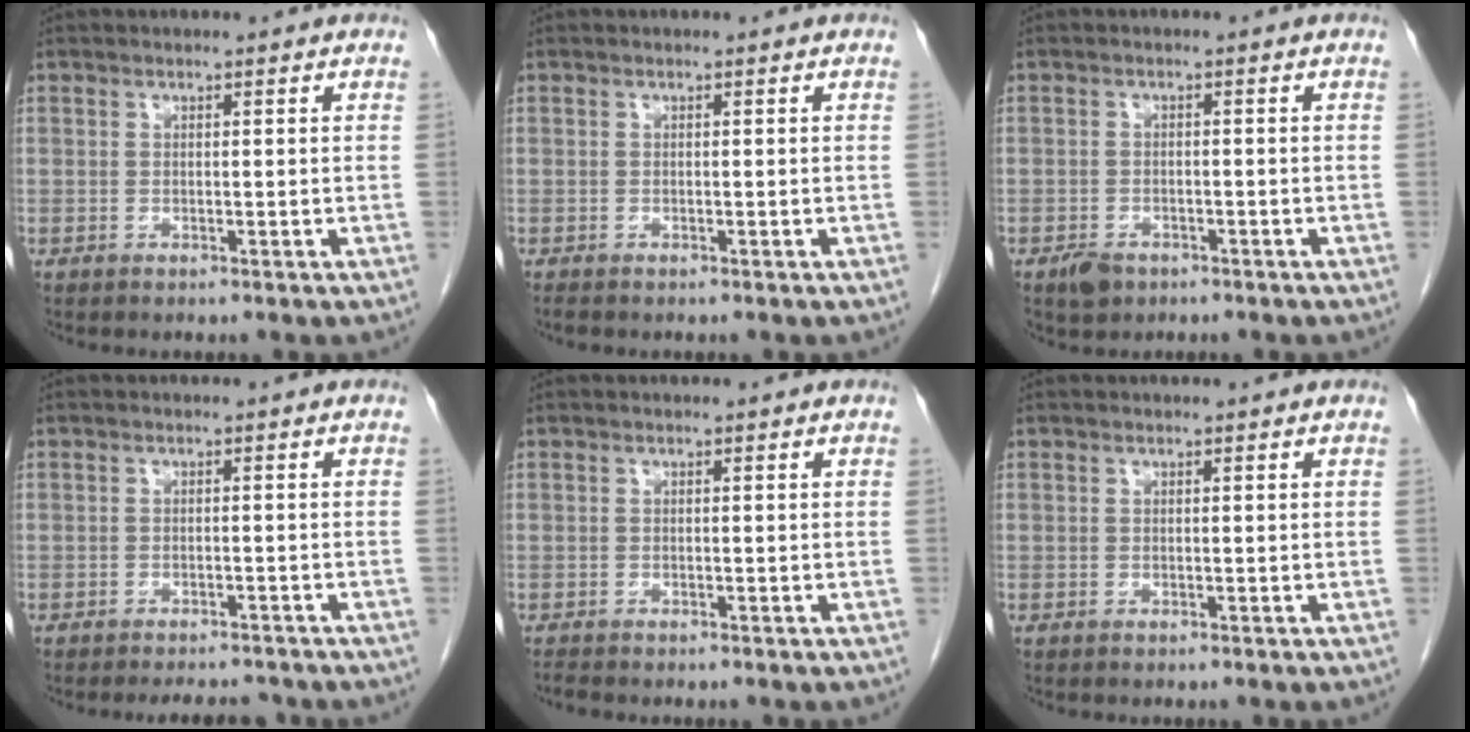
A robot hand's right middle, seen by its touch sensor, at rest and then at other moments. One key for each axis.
{"total": 0.7, "fx": -0.6, "fy": 0.1, "fz": 0.3, "tx": -0.010, "ty": -0.002, "tz": -0.010}
{"total": 2.7, "fx": -1.8, "fy": 1.7, "fz": 1.1, "tx": -0.020, "ty": 0.002, "tz": -0.023}
{"total": 4.8, "fx": -4.5, "fy": 1.1, "fz": 1.2, "tx": -0.013, "ty": -0.007, "tz": -0.059}
{"total": 0.7, "fx": -0.7, "fy": -0.1, "fz": 0.1, "tx": -0.010, "ty": -0.004, "tz": -0.014}
{"total": 0.0}